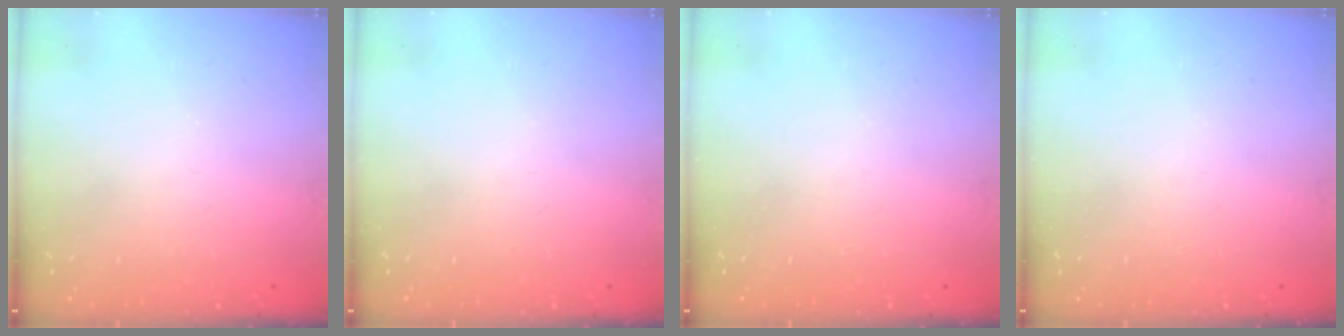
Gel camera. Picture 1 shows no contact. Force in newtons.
{"total": 0.0}
{"total": 0.0}
{"total": 0.0}